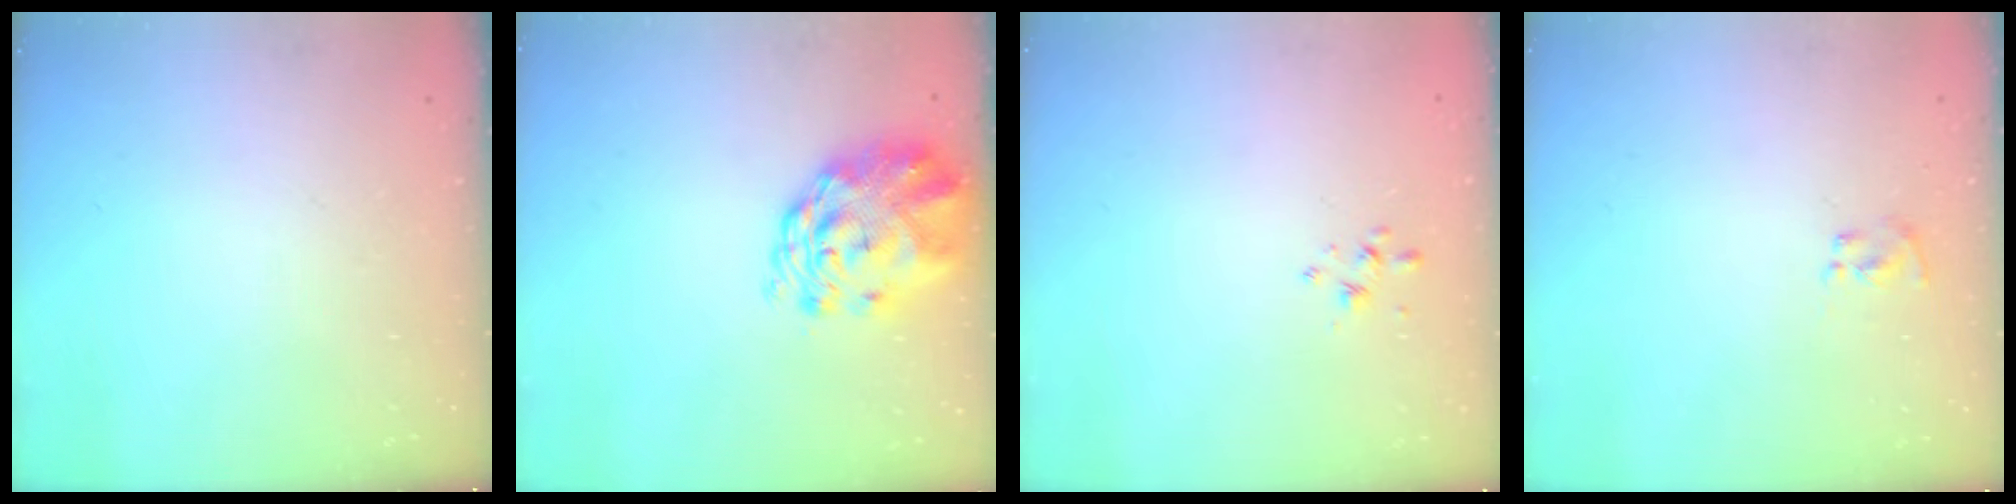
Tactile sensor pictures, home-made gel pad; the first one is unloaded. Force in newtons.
{"total": 3.2, "press": 3.0, "slide": 1.1}
{"total": 2.7, "press": 2.5, "slide": 0.8}
{"total": 3.0, "press": 2.9, "slide": 0.9}